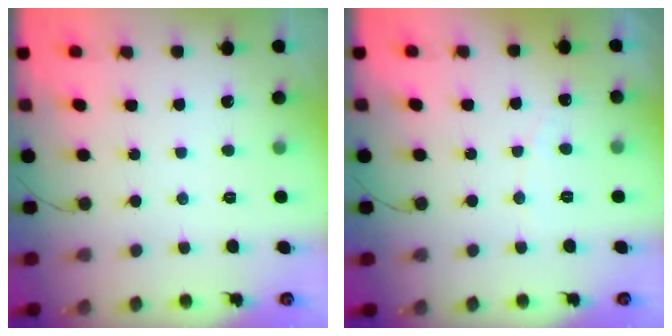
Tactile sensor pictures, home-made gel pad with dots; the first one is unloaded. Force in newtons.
{"total": 2.3, "press": 2.3, "slide": 0.1}